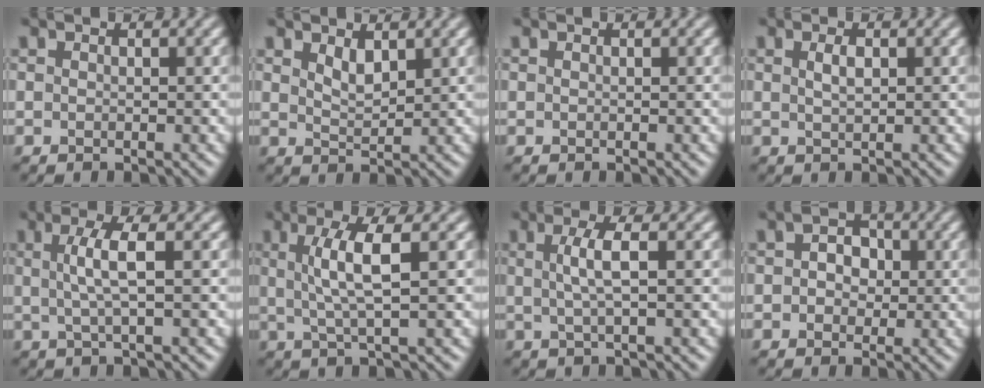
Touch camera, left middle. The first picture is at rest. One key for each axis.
{"total": 1.8, "fx": 1.2, "fy": 0.7, "fz": 1.2, "tx": -0.023, "ty": -0.004, "tz": 0.026}
{"total": 0.0}
{"total": 1.3, "fx": 0.5, "fy": 0.5, "fz": 1.1, "tx": -0.023, "ty": 0.001, "tz": 0.011}
{"total": 3.5, "fx": 0.5, "fy": 0.7, "fz": 3.3, "tx": -0.065, "ty": 0.003, "tz": 0.007}
{"total": 4.4, "fx": 0.9, "fy": 0.8, "fz": 4.2, "tx": -0.080, "ty": 0.002, "tz": 0.019}
{"total": 3.0, "fx": 0.4, "fy": 0.6, "fz": 2.9, "tx": -0.055, "ty": 0.005, "tz": 0.006}
{"total": 2.8, "fx": 0.3, "fy": 2.3, "fz": 1.7, "tx": -0.017, "ty": 0.007, "tz": -0.011}